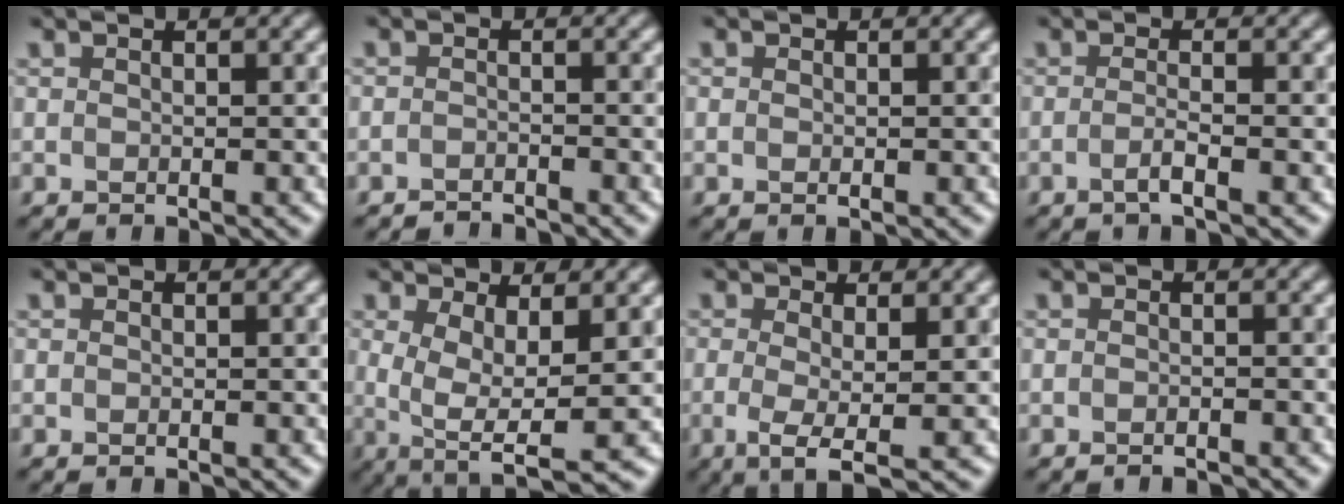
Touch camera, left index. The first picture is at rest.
{"total": 1.7, "force": [-1.7, 0.0, -0.2], "torque": [0.008, -0.001, -0.032]}
{"total": 0.0}
{"total": 1.6, "force": [-0.7, 0.4, 1.3], "torque": [-0.018, 0.009, -0.018]}
{"total": 0.0}
{"total": 6.2, "force": [-0.2, 2.4, 5.7], "torque": [-0.105, -0.011, 0.006]}
{"total": 3.5, "force": [-0.8, 1.1, 3.3], "torque": [-0.064, -0.004, -0.013]}
{"total": 1.1, "force": [-1.1, 0.1, 0.2], "torque": [0.004, 0.002, -0.018]}